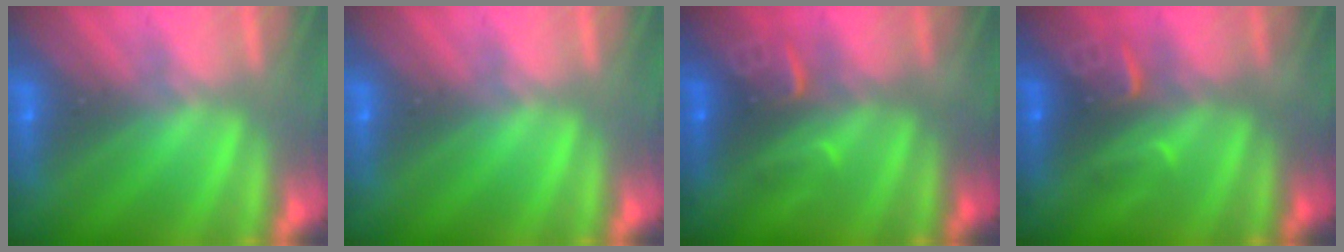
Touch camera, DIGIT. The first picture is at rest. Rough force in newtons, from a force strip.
{"total": 0.0}
{"total": 3.6}
{"total": 3.6}